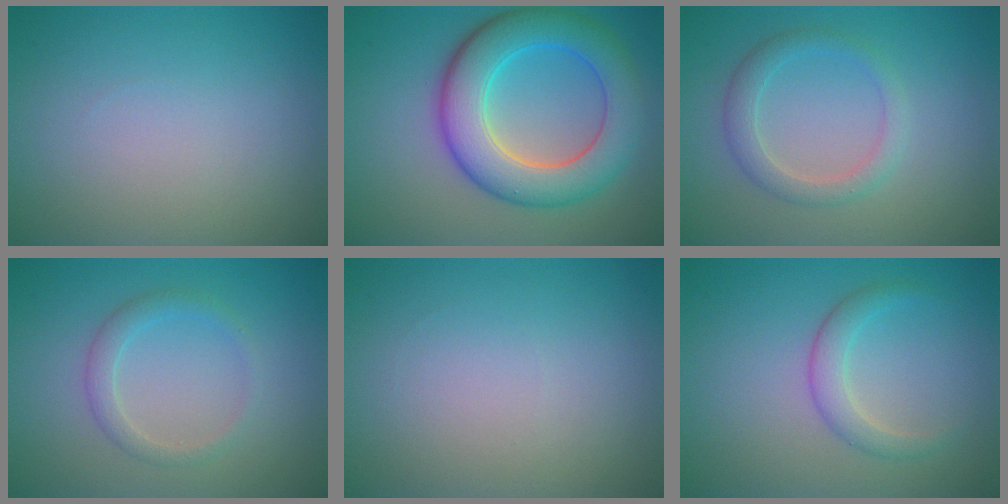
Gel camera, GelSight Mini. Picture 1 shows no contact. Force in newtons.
{"total": 8.5, "press": 8.5, "slide": 0.3}
{"total": 2.5, "press": 2.5, "slide": 0.1}
{"total": 1.9, "press": 1.9, "slide": 0.1}
{"total": 0.0}
{"total": 2.3, "press": 2.3, "slide": 0.1}